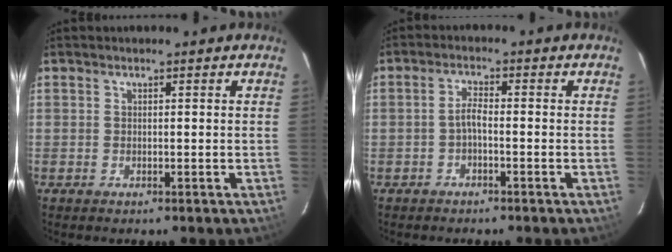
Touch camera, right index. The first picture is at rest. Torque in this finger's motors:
{"motor_torque": [0.52, -0.20, 0.29, 0.08]}